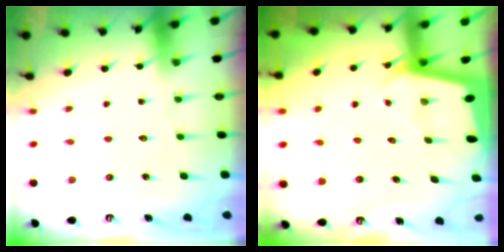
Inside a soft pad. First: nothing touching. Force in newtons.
{"total": 1.9, "press": 1.9, "slide": 0.1}